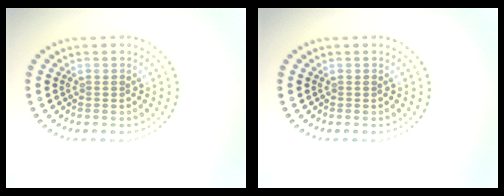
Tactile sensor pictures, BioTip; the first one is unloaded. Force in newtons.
{"total": 0.0}